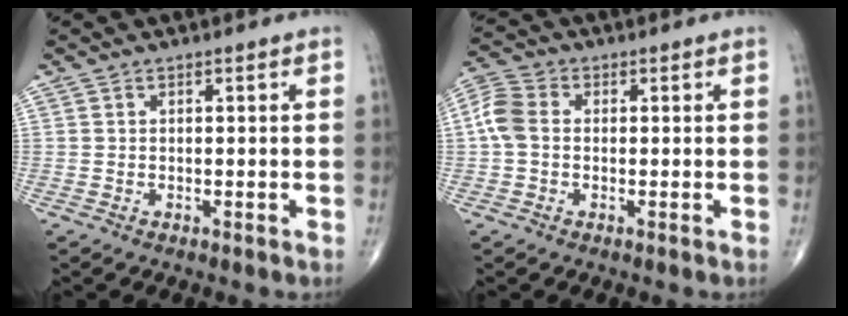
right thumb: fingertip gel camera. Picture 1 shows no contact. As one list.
[{"total": 6.0, "force": [-0.2, 4.3, 4.1], "torque": [-0.091, 0.015, -0.015]}]